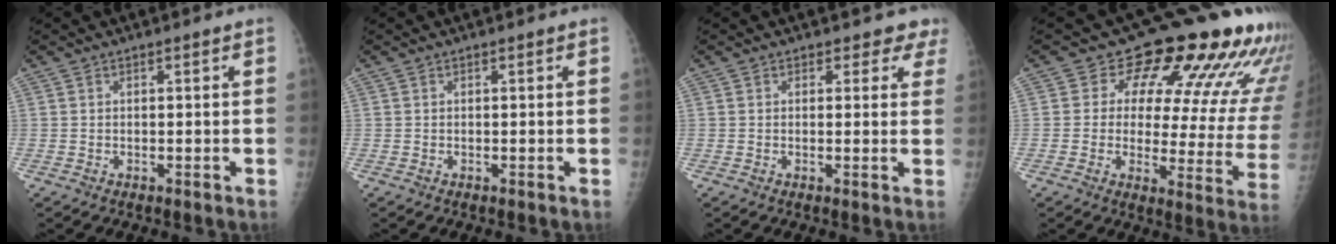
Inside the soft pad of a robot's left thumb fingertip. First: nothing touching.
{"total": 0.0}
{"total": 3.3, "force": [2.7, 1.9, 0.1], "torque": [0.034, -0.014, 0.009]}
{"total": 19.3, "force": [12.7, 7.8, 12.4], "torque": [-0.105, -0.067, 0.140]}